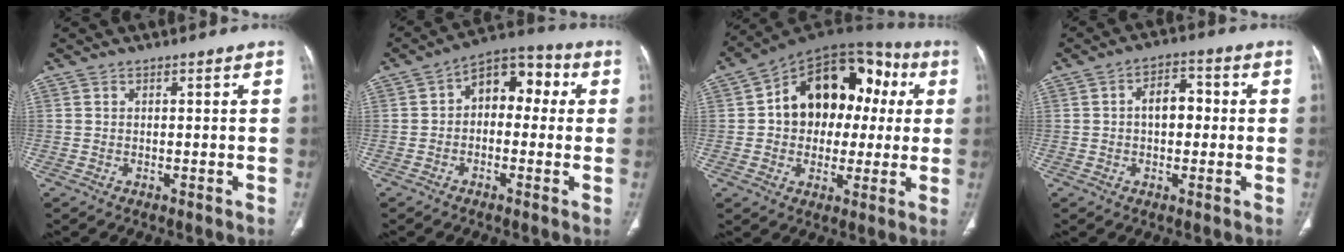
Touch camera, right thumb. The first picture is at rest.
{"total": 9.8, "force": [0.9, 6.5, 7.3], "torque": [-0.067, 0.037, -0.002]}
{"total": 20.8, "force": [2.8, 14.7, 14.4], "torque": [-0.161, 0.040, 0.038]}
{"total": 6.1, "force": [0.1, 4.0, 4.6], "torque": [-0.056, 0.019, -0.006]}